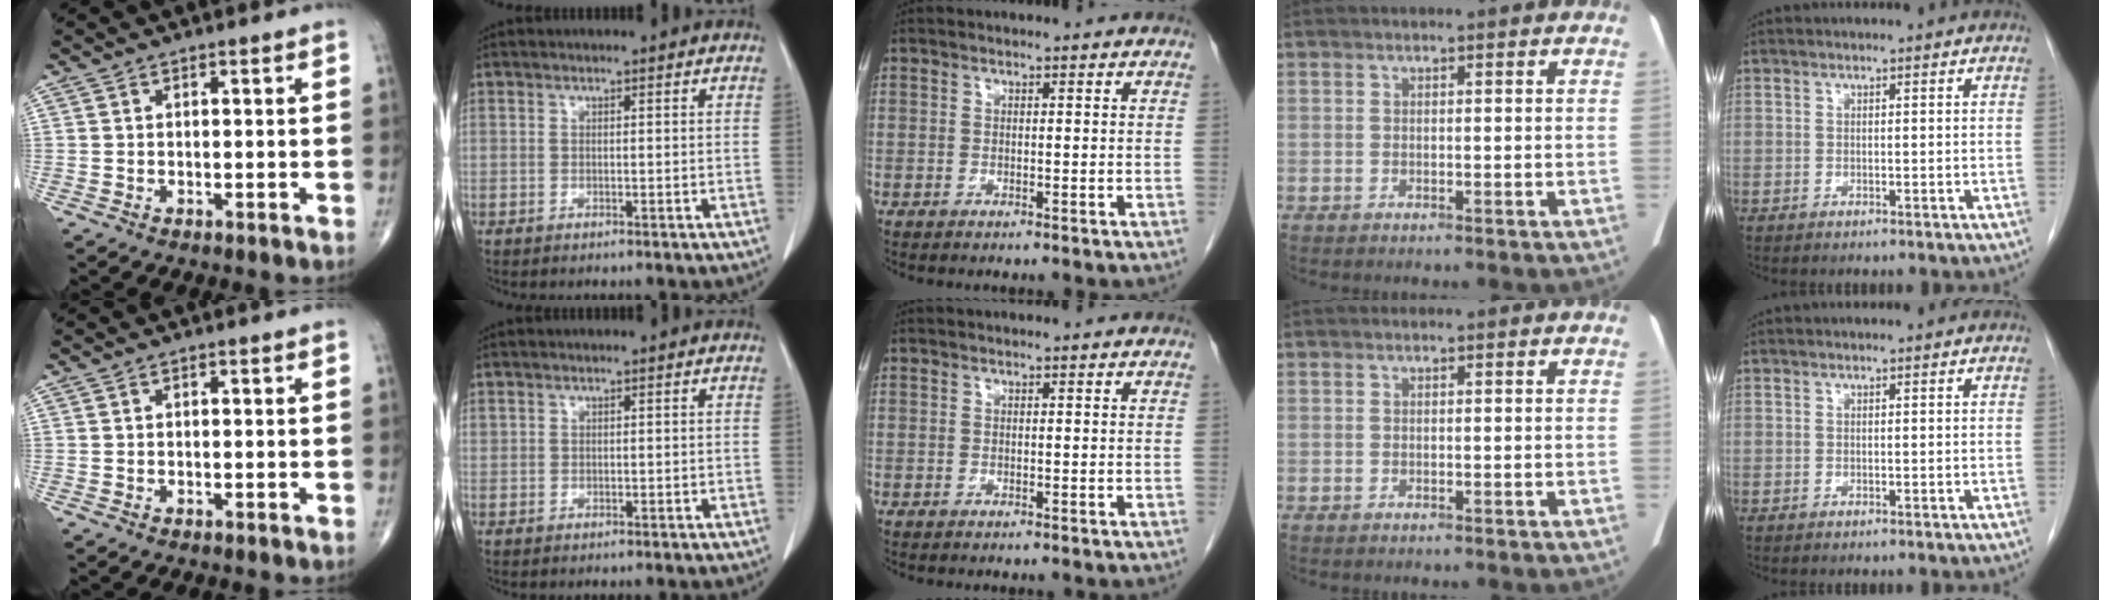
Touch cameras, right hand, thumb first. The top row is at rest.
{"index": {"total": 0.7, "force": [0.3, 0.5, 0.3], "torque": [-0.006, 0.008, 0.010]}}